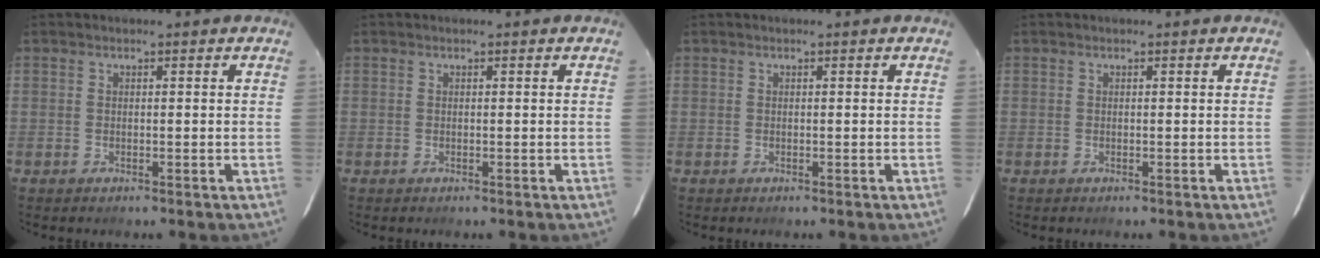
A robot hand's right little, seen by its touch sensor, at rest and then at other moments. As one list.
[{"total": 0.0}, {"total": 0.0}, {"total": 0.0}]